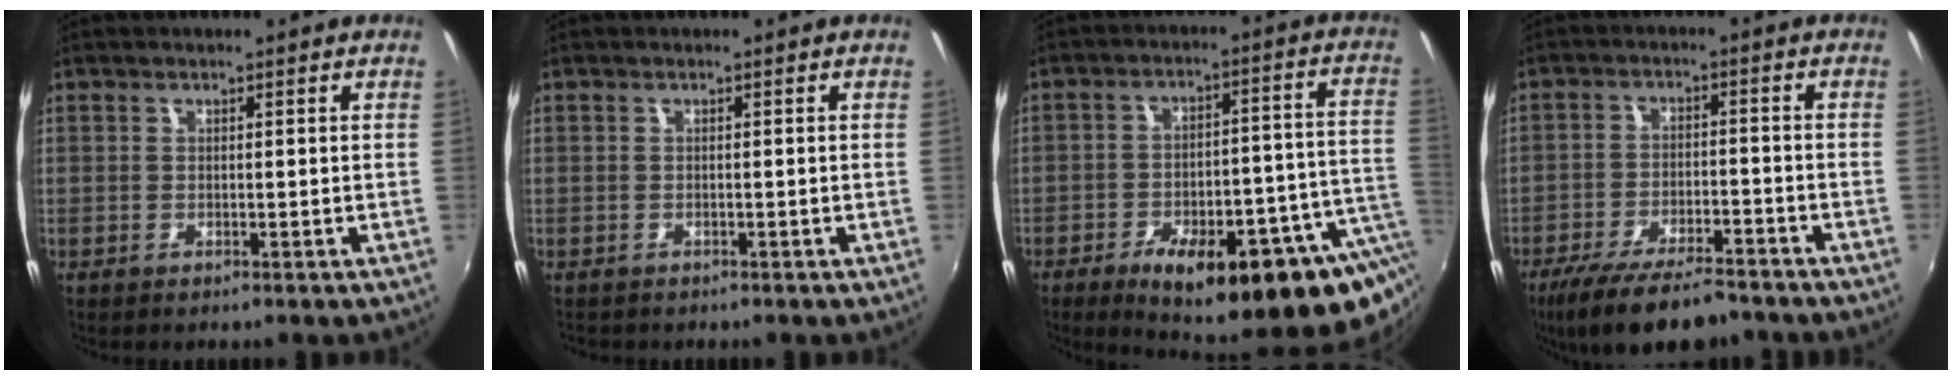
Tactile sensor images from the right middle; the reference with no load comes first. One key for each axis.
{"total": 0.8, "fx": -0.6, "fy": 0.5, "fz": -0.1, "tx": -0.002, "ty": 0.000, "tz": -0.011}
{"total": 25.3, "fx": -13.4, "fy": 8.8, "fz": 19.6, "tx": -0.275, "ty": -0.020, "tz": -0.166}
{"total": 13.1, "fx": -10.5, "fy": 3.5, "fz": 6.9, "tx": -0.150, "ty": -0.025, "tz": -0.173}